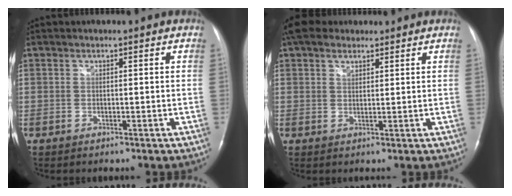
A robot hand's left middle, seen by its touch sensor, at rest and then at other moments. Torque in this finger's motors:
{"motor_torque": [0.14, -0.22, -0.06, 0.03]}